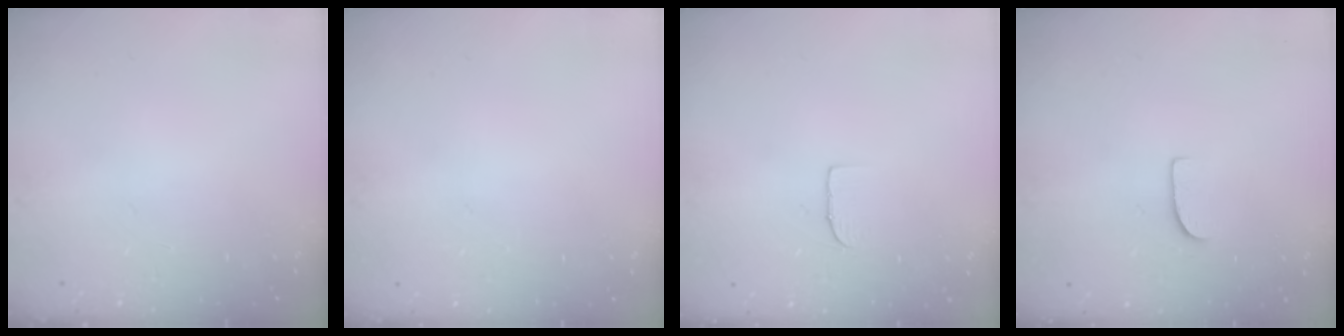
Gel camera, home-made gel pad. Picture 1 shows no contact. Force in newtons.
{"total": 0.0}
{"total": 4.3, "press": 4.3, "slide": 0.3}
{"total": 6.1, "press": 6.1, "slide": 0.5}